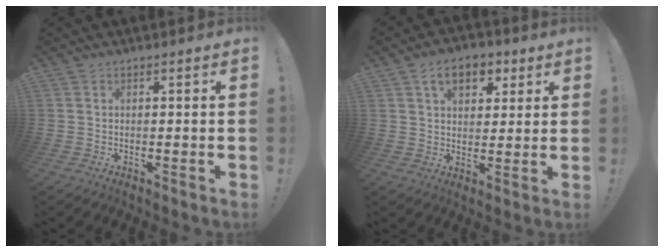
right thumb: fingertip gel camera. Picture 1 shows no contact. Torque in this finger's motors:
{"motor_torque": [0.81, 1.72, 0.54, 0.21, 0.00]}